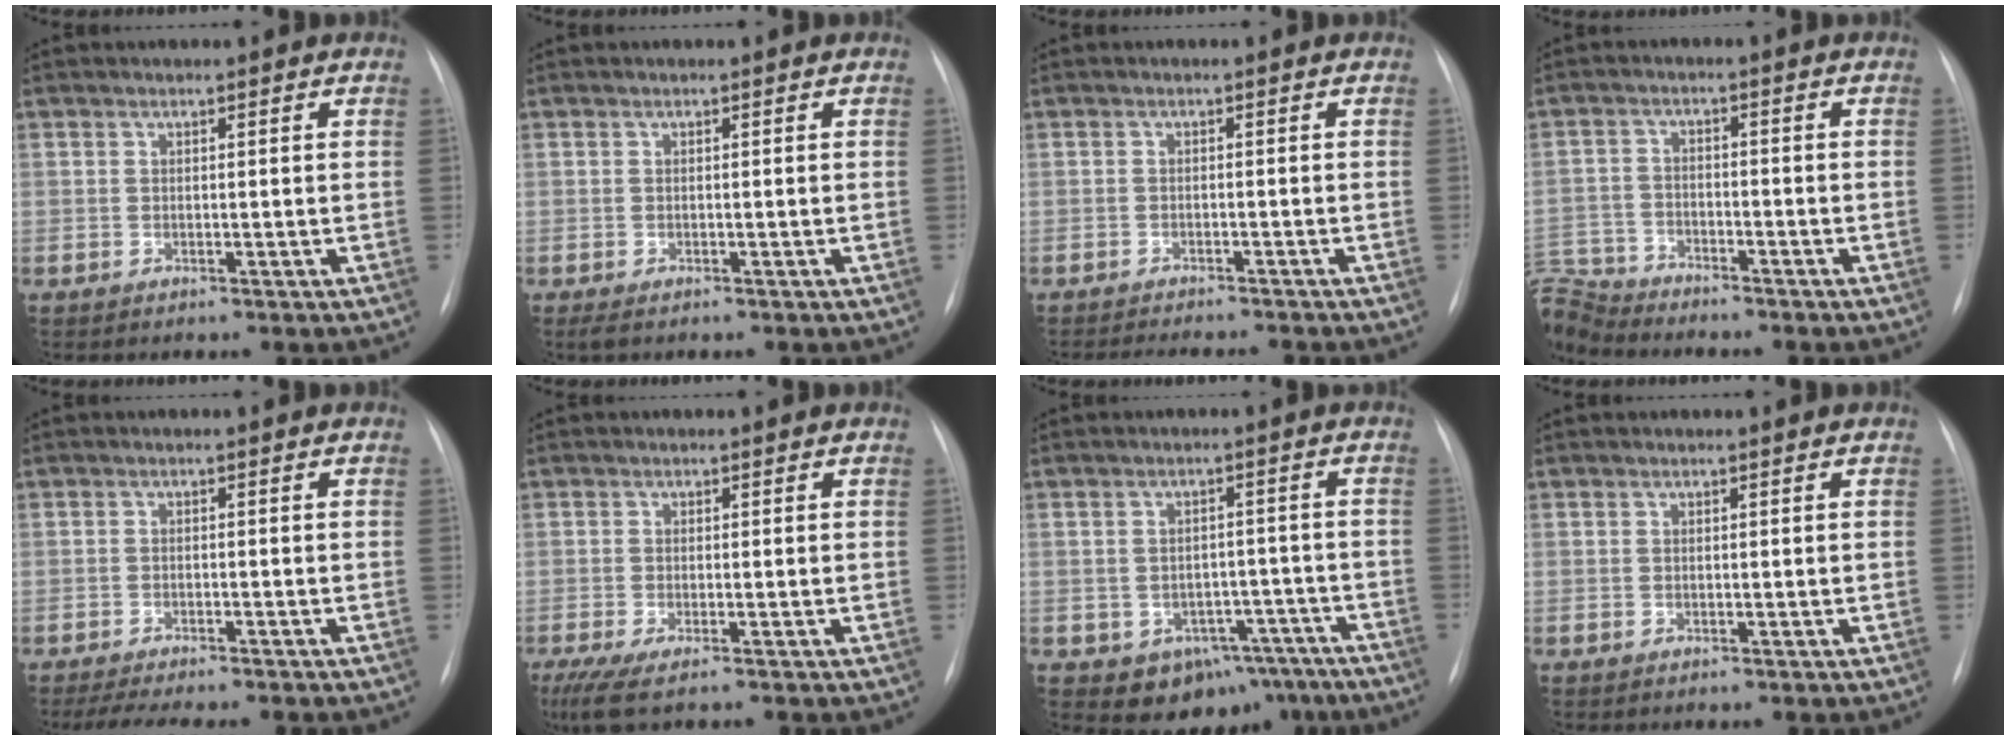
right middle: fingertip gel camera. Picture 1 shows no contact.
{"total": 1.1, "force": [-0.8, 0.5, 0.7], "torque": [-0.009, -0.002, -0.007]}
{"total": 7.6, "force": [-7.2, 0.6, 2.3], "torque": [-0.030, -0.003, -0.098]}
{"total": 9.8, "force": [-9.5, 2.1, 1.3], "torque": [-0.044, 0.014, -0.180]}
{"total": 9.6, "force": [-8.2, 1.6, 4.7], "torque": [-0.064, -0.008, -0.116]}
{"total": 5.2, "force": [-3.7, 0.8, 3.6], "torque": [-0.069, -0.015, -0.065]}
{"total": 9.3, "force": [-5.8, 6.5, 3.4], "torque": [-0.028, 0.031, -0.067]}
{"total": 0.0}